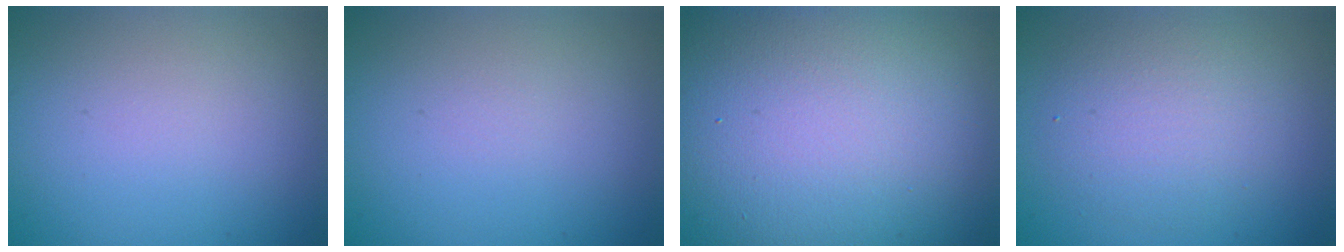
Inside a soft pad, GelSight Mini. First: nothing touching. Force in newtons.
{"total": 0.0}
{"total": 22.0, "press": 21.9, "slide": 1.1}
{"total": 3.9, "press": 3.9, "slide": 0.1}